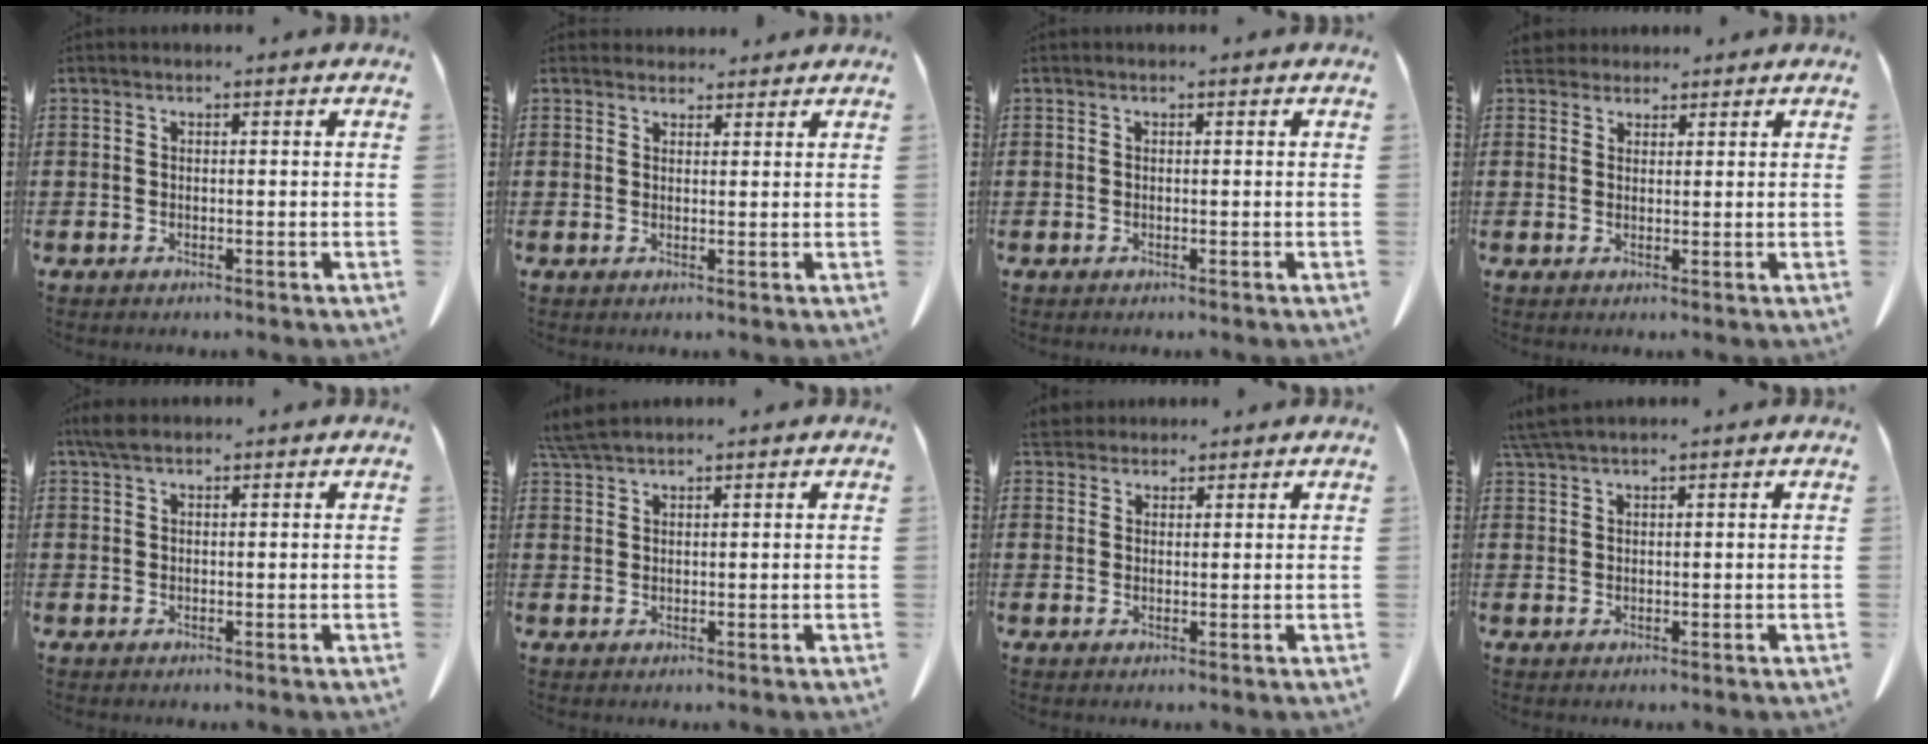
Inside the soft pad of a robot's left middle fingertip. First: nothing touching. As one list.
[{"total": 2.1, "force": [2.0, 0.7, 0.1], "torque": [0.000, -0.004, 0.038]}, {"total": 0.0}, {"total": 3.1, "force": [2.8, 1.2, 0.6], "torque": [-0.021, 0.001, 0.054]}, {"total": 2.1, "force": [1.2, 0.8, 1.5], "torque": [-0.033, 0.004, 0.021]}, {"total": 3.2, "force": [2.8, 0.2, 1.5], "torque": [-0.038, -0.001, 0.055]}, {"total": 2.8, "force": [2.5, 1.0, 0.4], "torque": [-0.017, 0.000, 0.050]}, {"total": 2.7, "force": [2.2, 0.0, 1.5], "torque": [-0.034, 0.001, 0.044]}]